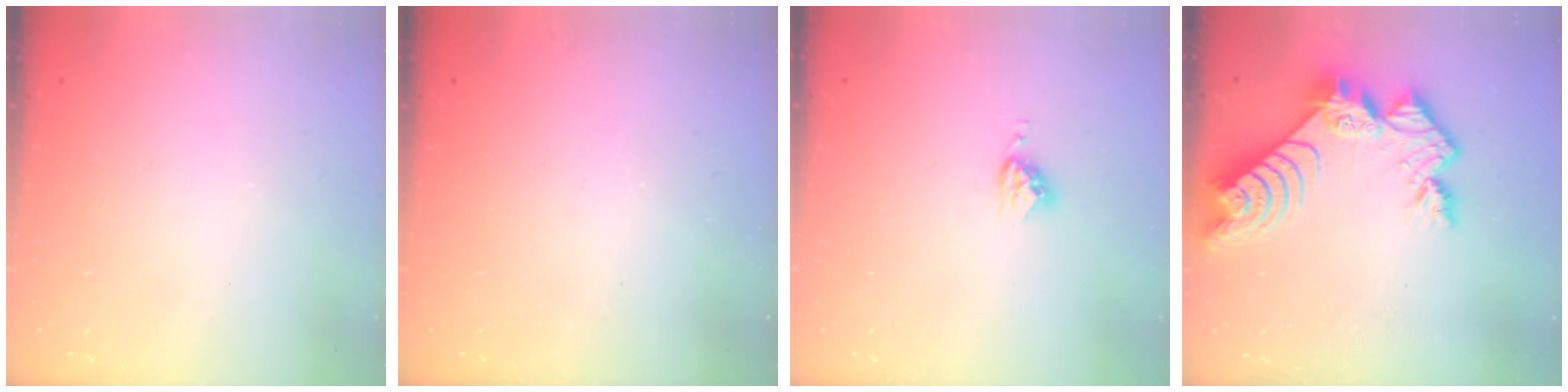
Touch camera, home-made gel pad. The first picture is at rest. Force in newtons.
{"total": 0.0}
{"total": 5.3, "press": 5.3, "slide": 0.3}
{"total": 12.8, "press": 12.7, "slide": 1.1}